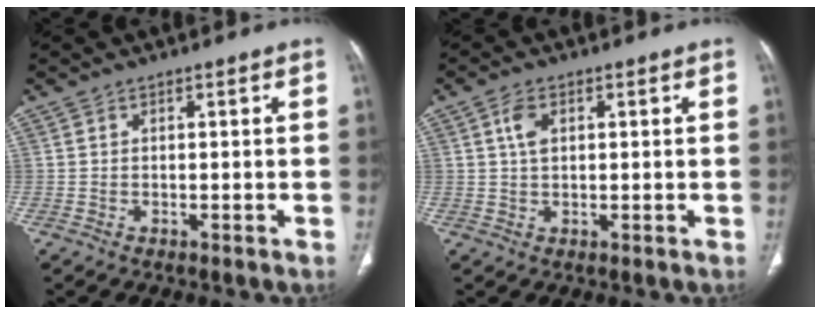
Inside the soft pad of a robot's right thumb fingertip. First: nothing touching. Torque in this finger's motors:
{"motor_torque": [-0.28, 0.36, 0.44, -0.08, 0.11]}